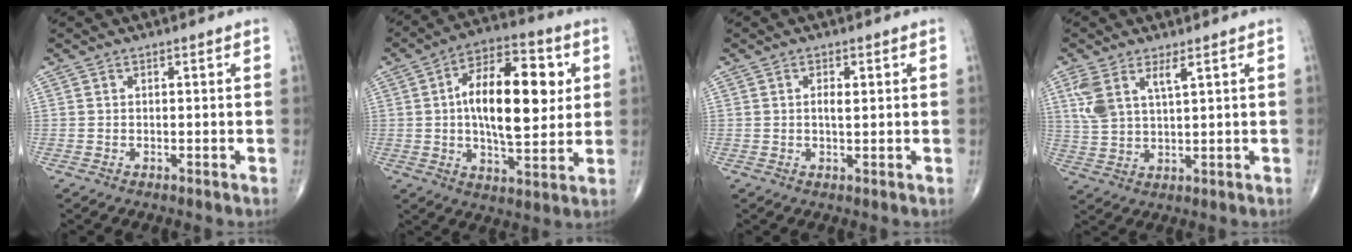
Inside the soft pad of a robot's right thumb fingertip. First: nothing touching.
{"total": 18.9, "force": [3.1, 8.8, 16.5], "torque": [-0.235, 0.004, 0.041]}
{"total": 2.2, "force": [0.5, 0.8, 2.0], "torque": [-0.033, -0.001, 0.006]}
{"total": 7.0, "force": [3.4, 2.6, 5.5], "torque": [-0.120, -0.010, 0.076]}